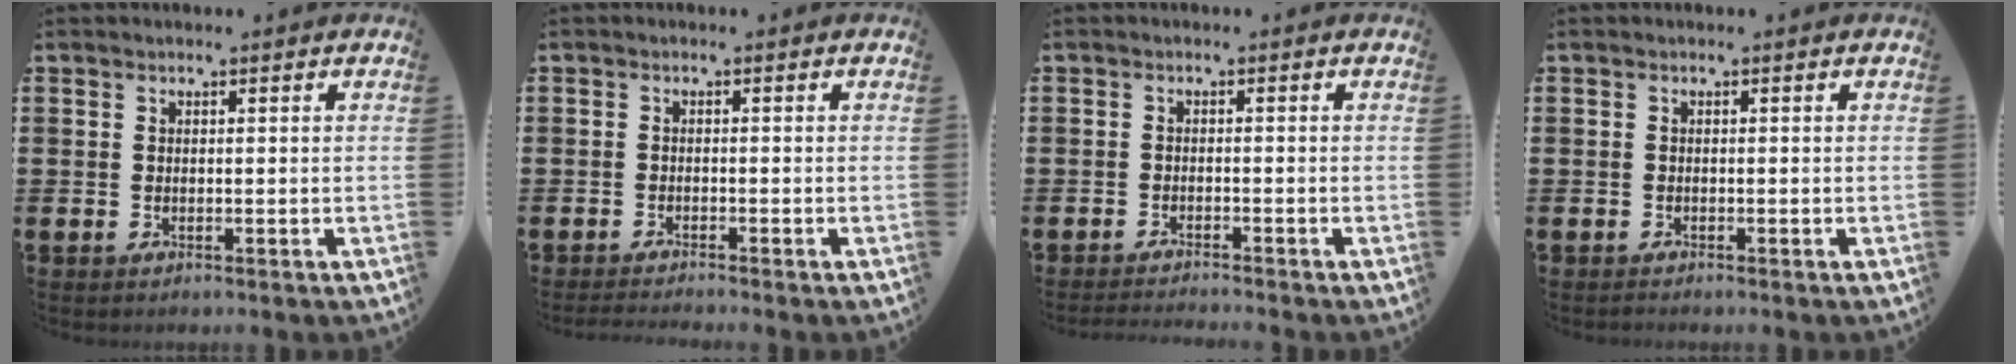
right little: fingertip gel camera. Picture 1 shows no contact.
{"total": 1.1, "force": [-1.0, -0.1, 0.3], "torque": [-0.004, -0.001, -0.020]}
{"total": 1.2, "force": [-1.2, -0.2, 0.2], "torque": [-0.003, 0.000, -0.023]}
{"total": 0.0}